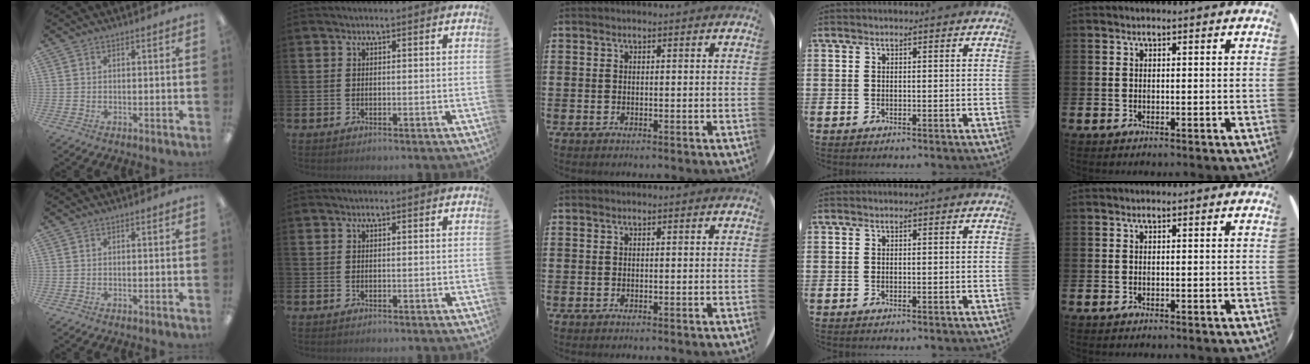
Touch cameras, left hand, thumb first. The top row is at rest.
{}